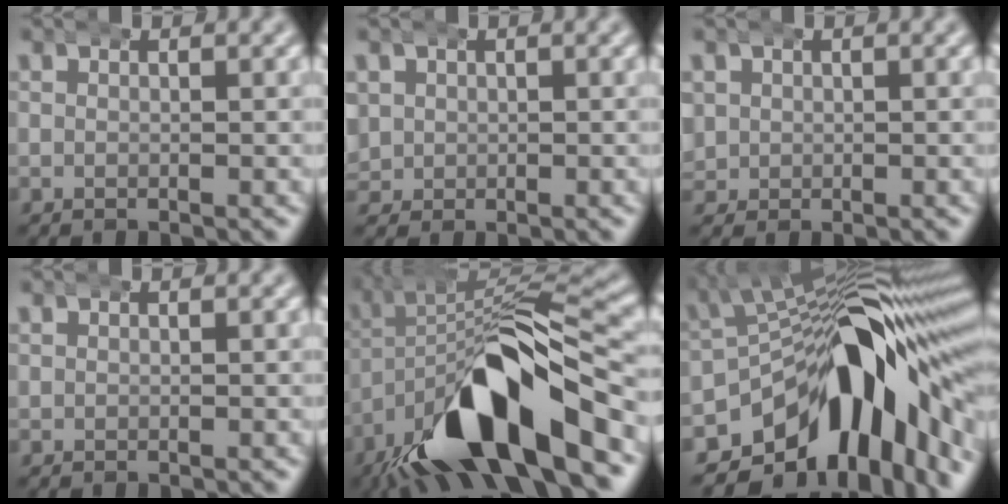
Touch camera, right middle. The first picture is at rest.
{"total": 3.2, "force": [0.4, 3.0, 1.0], "torque": [-0.048, -0.014, 0.015]}
{"total": 2.8, "force": [0.4, 2.7, 0.9], "torque": [-0.043, -0.012, 0.013]}
{"total": 0.0}
{"total": 15.6, "force": [-6.0, 6.2, 13.0], "torque": [-0.210, -0.016, -0.085]}
{"total": 18.9, "force": [-5.5, 11.6, 13.9], "torque": [-0.208, 0.000, -0.087]}